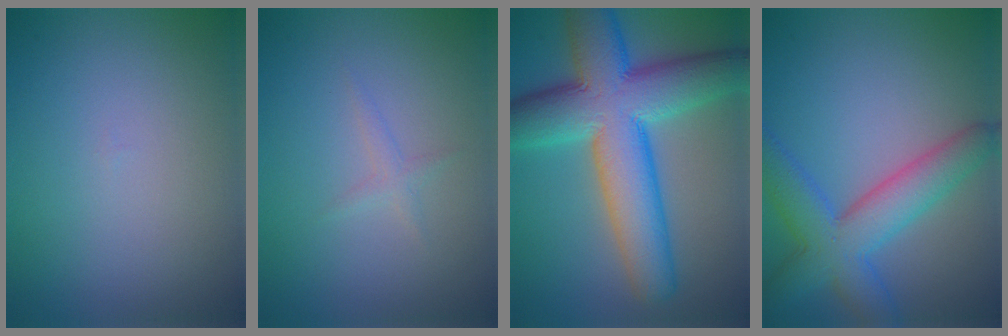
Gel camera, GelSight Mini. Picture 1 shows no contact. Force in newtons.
{"total": 0.5, "press": 0.5, "slide": 0.0}
{"total": 12.3, "press": 12.3, "slide": 0.3}
{"total": 6.8, "press": 6.8, "slide": 0.3}